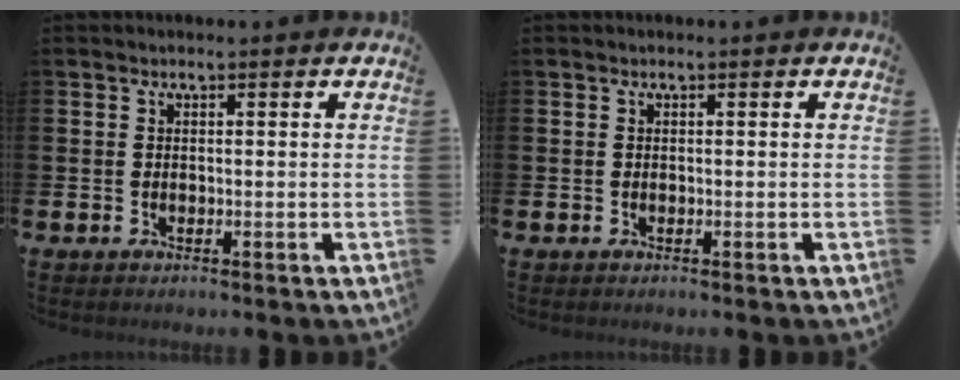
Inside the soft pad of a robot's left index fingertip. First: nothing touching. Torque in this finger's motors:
{"motor_torque": [0.00, 0.00, 0.00, 0.00]}